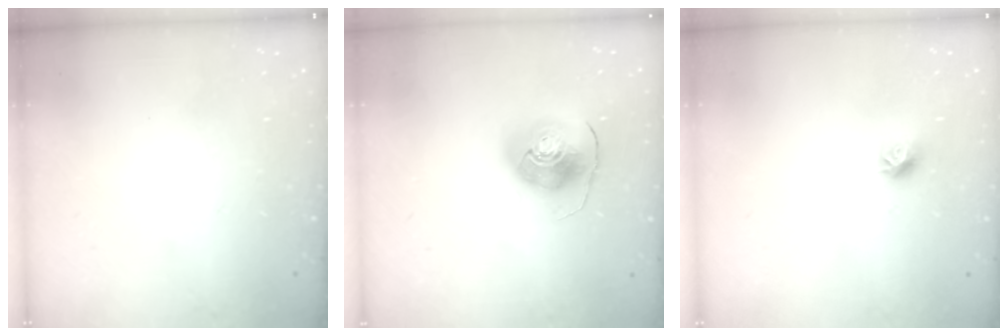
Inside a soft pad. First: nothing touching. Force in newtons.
{"total": 10.2, "press": 10.1, "slide": 1.5}
{"total": 8.0, "press": 7.9, "slide": 0.6}